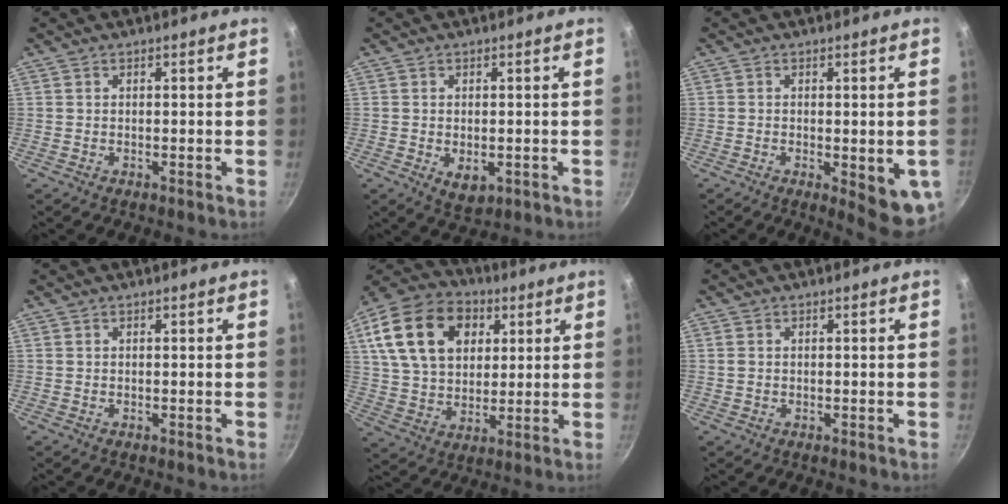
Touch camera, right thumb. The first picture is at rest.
{"total": 4.5, "force": [-0.9, 2.8, 3.4], "torque": [-0.050, -0.011, -0.007]}
{"total": 8.8, "force": [-1.9, 2.9, 8.1], "torque": [-0.081, -0.007, -0.018]}
{"total": 0.0}
{"total": 21.0, "force": [7.0, 14.8, 13.2], "torque": [-0.217, 0.004, 0.117]}
{"total": 1.0, "force": [0.1, 0.9, 0.5], "torque": [-0.010, 0.003, 0.000]}